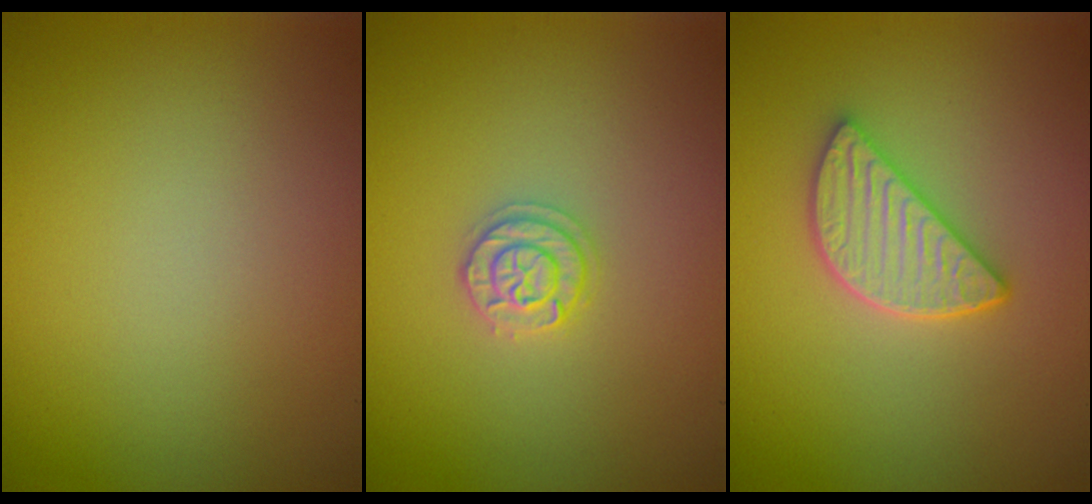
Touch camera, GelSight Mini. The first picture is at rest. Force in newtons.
{"total": 1.7, "press": 1.7, "slide": 0.2}
{"total": 3.9, "press": 3.3, "slide": 2.1}